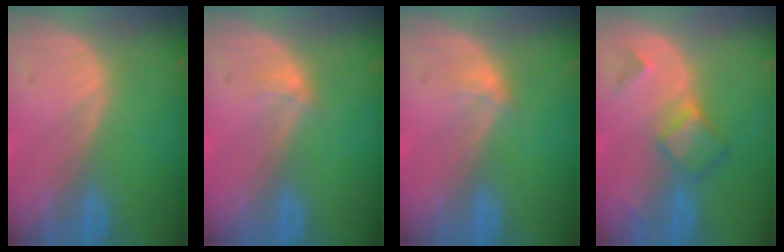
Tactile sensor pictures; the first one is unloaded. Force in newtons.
{"total": 1.3, "press": 0.9, "slide": 0.9}
{"total": 1.3, "press": 0.9, "slide": 0.9}
{"total": 5.1, "press": 4.4, "slide": 2.6}